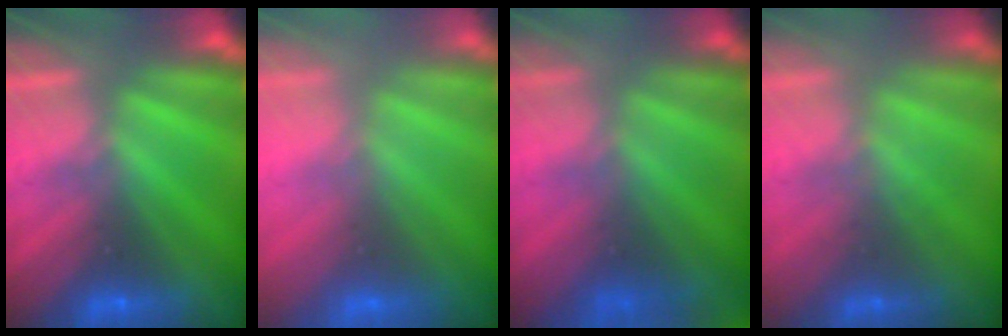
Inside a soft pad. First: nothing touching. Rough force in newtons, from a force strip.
{"total": 2.9}
{"total": 11.3}
{"total": 1.8}